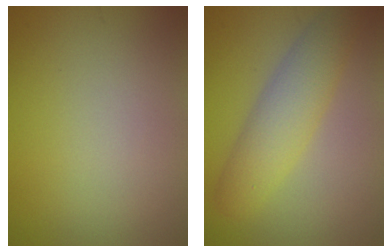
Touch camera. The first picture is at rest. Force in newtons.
{"total": 4.9, "press": 4.9, "slide": 0.1}